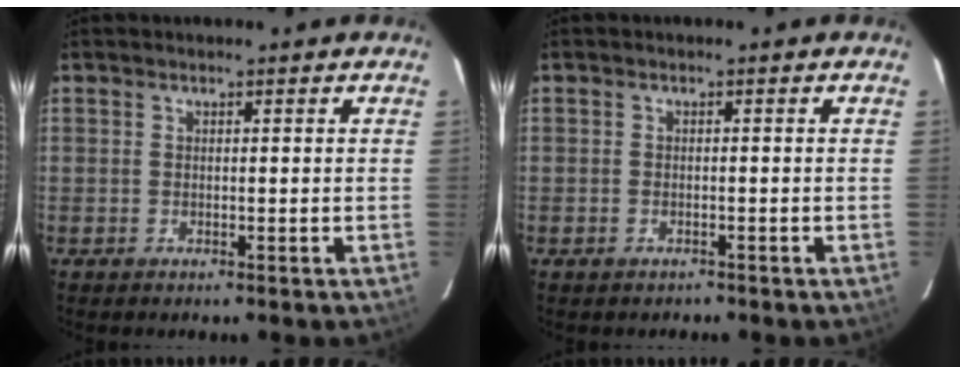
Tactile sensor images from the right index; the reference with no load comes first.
{"total": 1.1, "force": [-0.9, 0.7, 0.0], "torque": [0.000, -0.001, -0.013]}